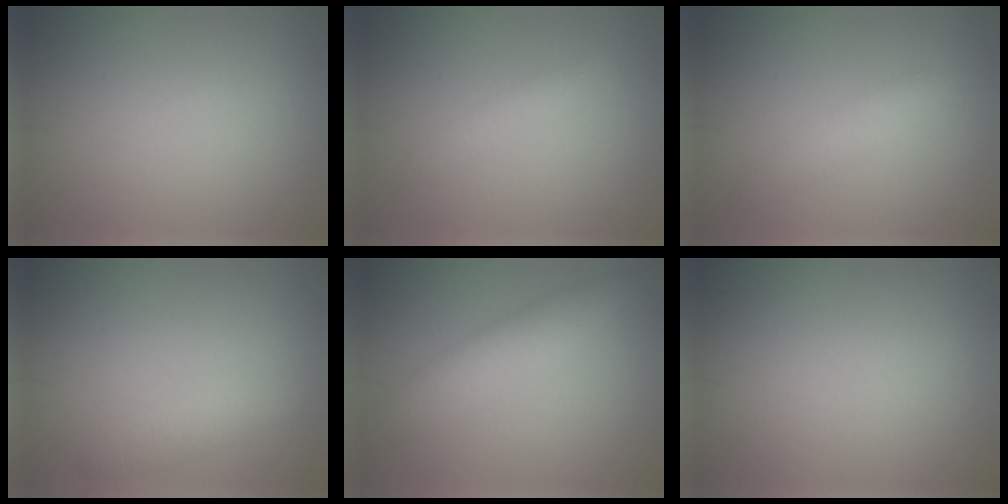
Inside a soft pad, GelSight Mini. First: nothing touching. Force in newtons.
{"total": 1.3, "press": 1.3, "slide": 0.0}
{"total": 2.0, "press": 2.0, "slide": 0.1}
{"total": 2.1, "press": 2.1, "slide": 0.1}
{"total": 3.8, "press": 3.8, "slide": 0.2}
{"total": 0.0}